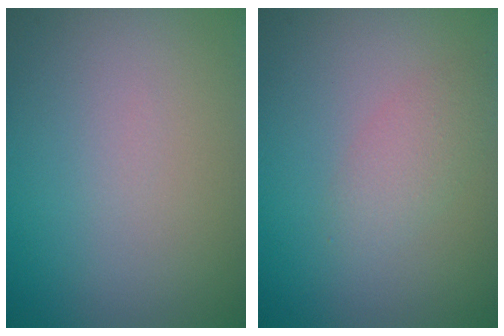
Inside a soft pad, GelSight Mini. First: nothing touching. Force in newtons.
{"total": 2.0, "press": 2.0, "slide": 0.1}